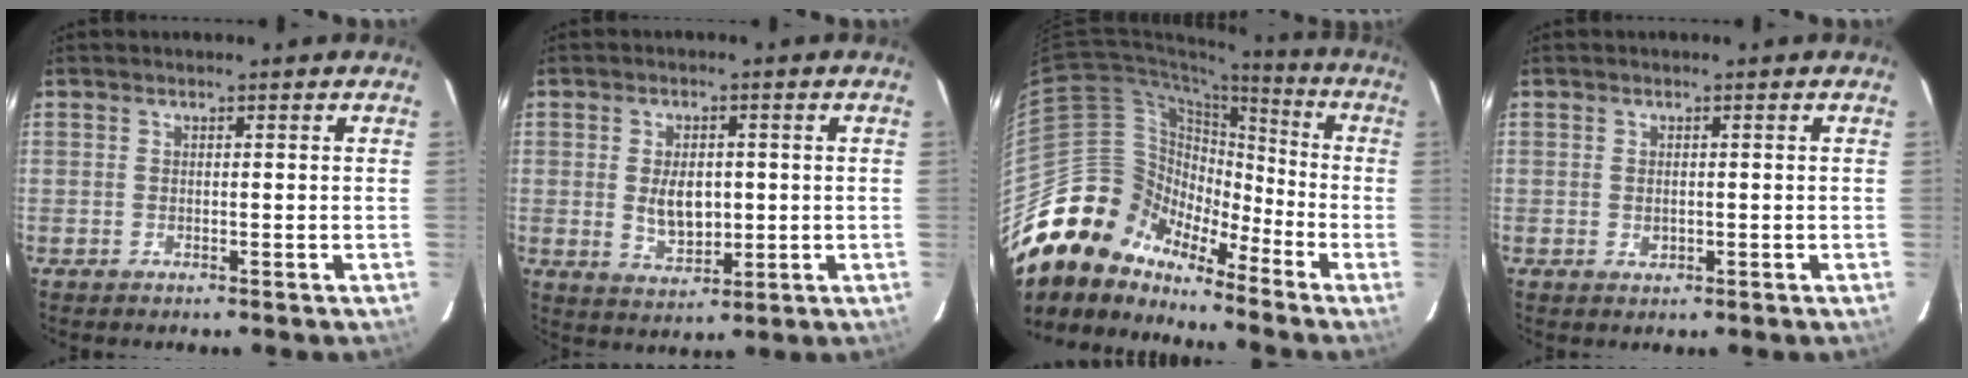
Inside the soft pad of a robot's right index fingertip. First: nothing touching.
{"total": 7.0, "force": [0.1, 4.2, 5.6], "torque": [-0.101, -0.004, 0.010]}
{"total": 15.2, "force": [-12.5, 8.0, 3.1], "torque": [-0.058, 0.043, -0.234]}
{"total": 1.4, "force": [-0.1, 1.1, 0.9], "torque": [-0.014, 0.001, 0.000]}